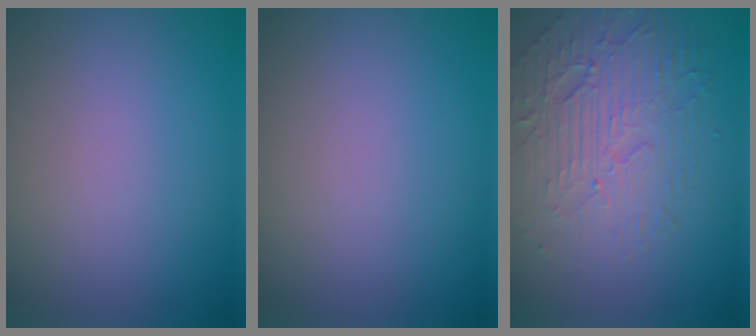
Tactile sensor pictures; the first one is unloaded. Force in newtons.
{"total": 0.0}
{"total": 4.5, "press": 3.9, "slide": 2.2}